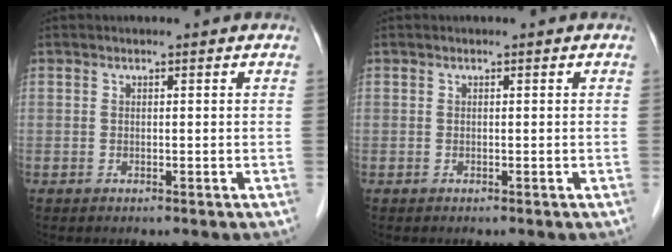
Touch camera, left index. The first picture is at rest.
{"total": 0.0}